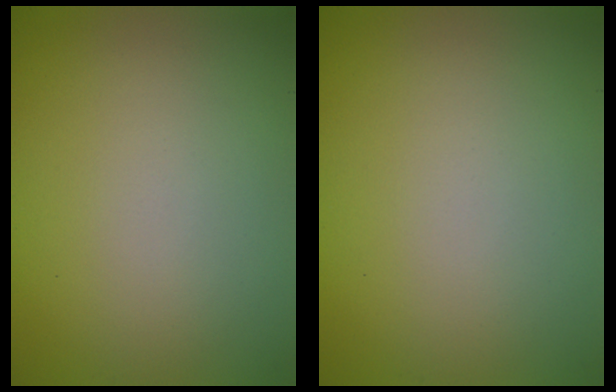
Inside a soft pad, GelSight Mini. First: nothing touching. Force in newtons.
{"total": 0.0}